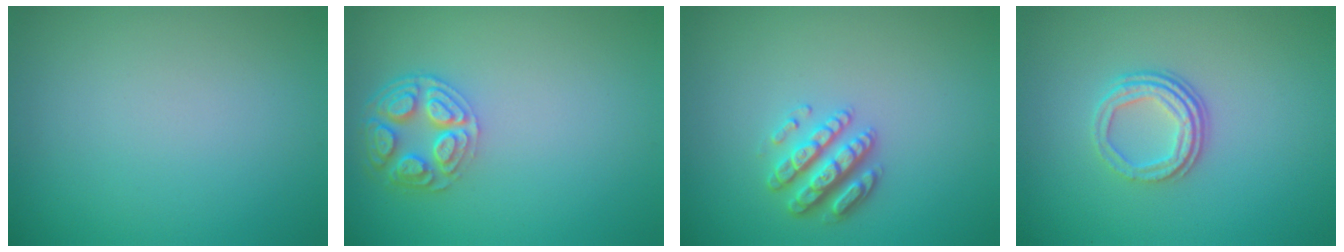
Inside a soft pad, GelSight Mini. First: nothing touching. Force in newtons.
{"total": 4.3, "press": 3.4, "slide": 2.5}
{"total": 2.9, "press": 2.8, "slide": 1.1}
{"total": 3.3, "press": 2.4, "slide": 2.3}